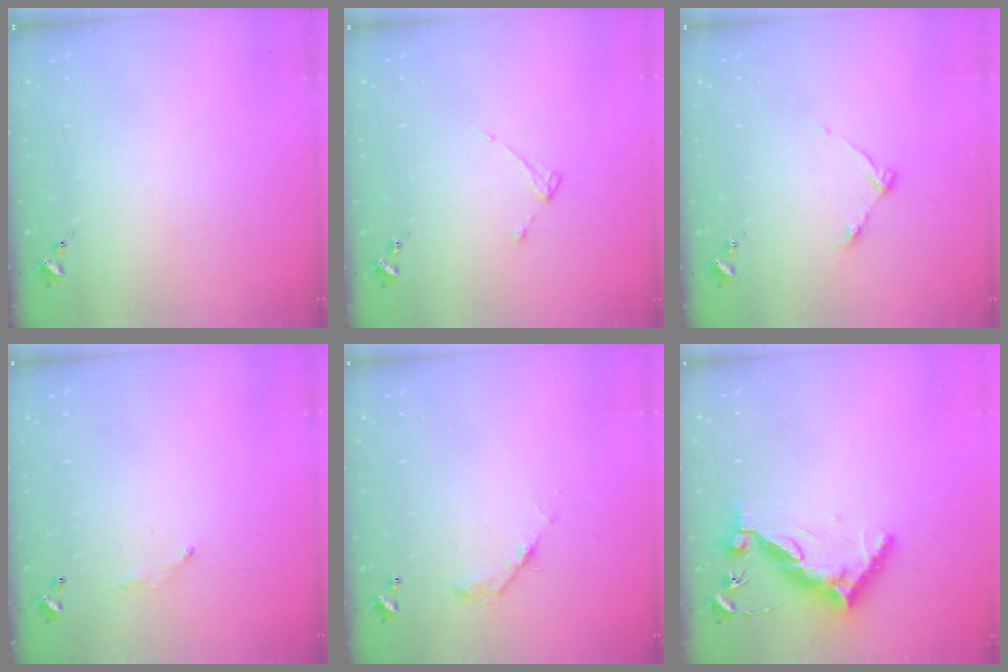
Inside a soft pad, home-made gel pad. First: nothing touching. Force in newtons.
{"total": 3.0, "press": 3.0, "slide": 0.4}
{"total": 6.0, "press": 6.0, "slide": 0.7}
{"total": 4.0, "press": 4.0, "slide": 0.2}
{"total": 6.2, "press": 6.2, "slide": 0.4}
{"total": 10.7, "press": 10.6, "slide": 0.9}